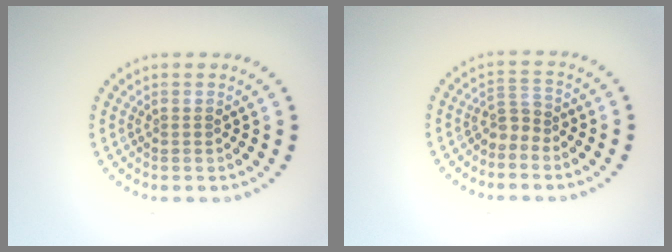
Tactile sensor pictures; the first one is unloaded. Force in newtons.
{"total": 1.9, "press": 1.3, "slide": 1.4}